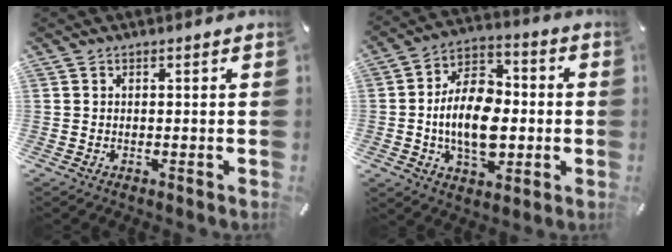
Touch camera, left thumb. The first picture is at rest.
{"total": 15.9, "force": [-2.2, 10.4, 11.9], "torque": [-0.229, 0.006, -0.042]}